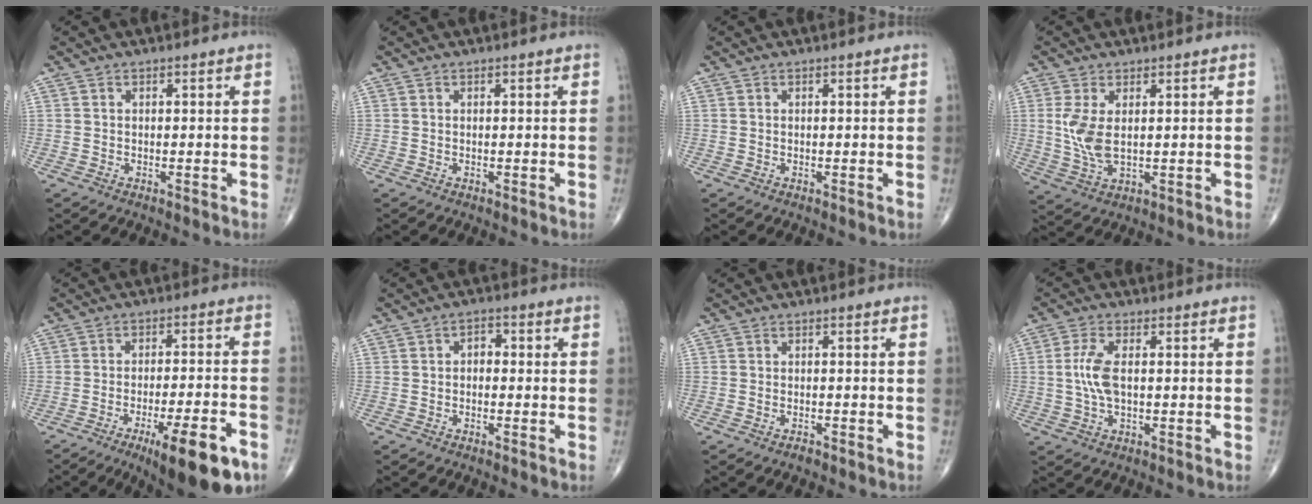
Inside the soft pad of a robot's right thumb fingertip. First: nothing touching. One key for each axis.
{"total": 0.0}
{"total": 0.0}
{"total": 6.5, "fx": 1.0, "fy": 3.0, "fz": 5.7, "tx": -0.128, "ty": -0.009, "tz": 0.028}
{"total": 15.4, "fx": -8.4, "fy": 3.7, "fz": 12.4, "tx": -0.153, "ty": 0.033, "tz": -0.117}
{"total": 2.3, "fx": -0.3, "fy": 1.7, "fz": 1.6, "tx": -0.007, "ty": 0.011, "tz": -0.015}
{"total": 1.0, "fx": -0.8, "fy": 0.3, "fz": 0.4, "tx": -0.010, "ty": 0.003, "tz": -0.013}
{"total": 6.0, "fx": 0.2, "fy": 2.7, "fz": 5.4, "tx": -0.126, "ty": 0.003, "tz": 0.002}